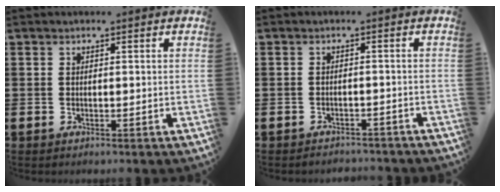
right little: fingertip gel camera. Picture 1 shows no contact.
{"total": 1.4, "force": [-1.4, 0.0, -0.1], "torque": [-0.003, 0.003, -0.031]}